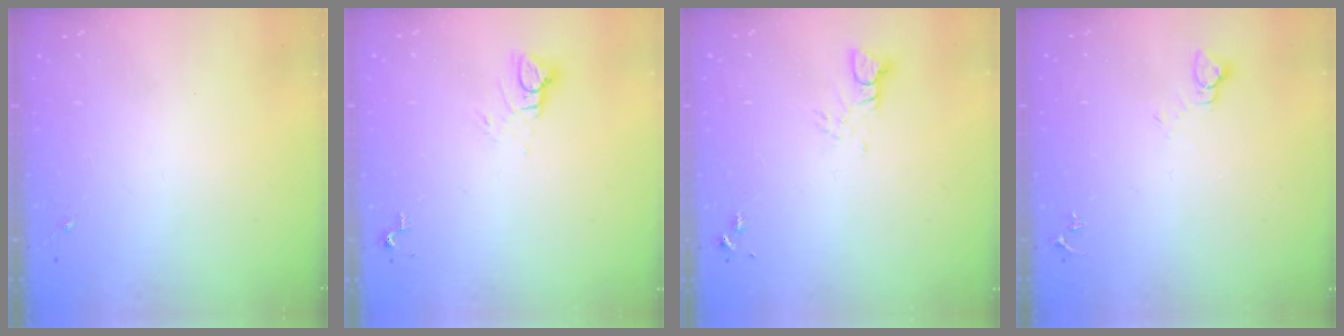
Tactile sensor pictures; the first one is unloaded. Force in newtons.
{"total": 5.6, "press": 5.6, "slide": 0.4}
{"total": 3.2, "press": 3.2, "slide": 0.2}
{"total": 3.7, "press": 3.7, "slide": 0.3}